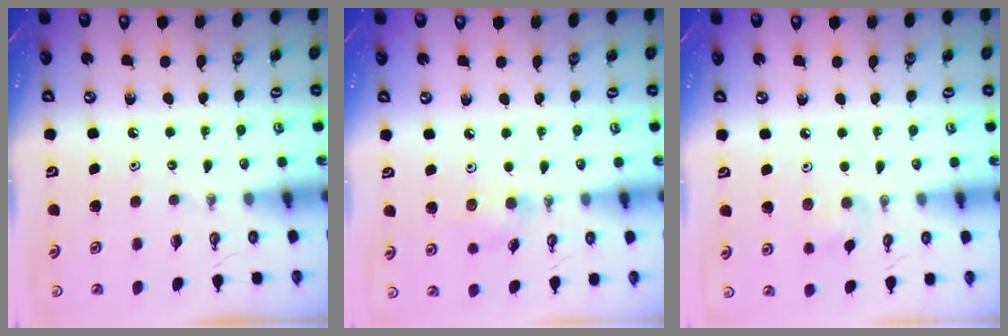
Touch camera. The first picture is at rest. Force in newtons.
{"total": 6.4, "press": 6.2, "slide": 1.5}
{"total": 6.8, "press": 6.7, "slide": 0.7}